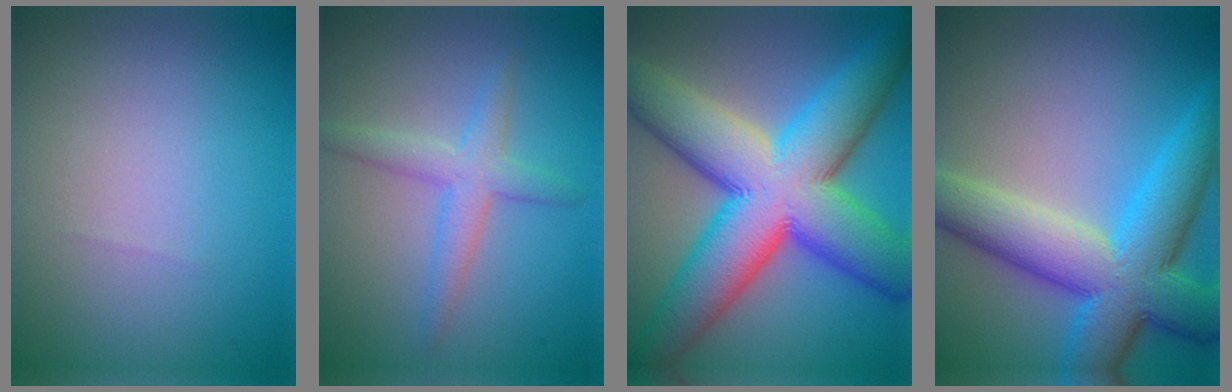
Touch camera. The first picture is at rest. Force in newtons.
{"total": 2.9, "press": 2.9, "slide": 0.1}
{"total": 15.4, "press": 15.4, "slide": 0.1}
{"total": 10.4, "press": 10.4, "slide": 0.4}